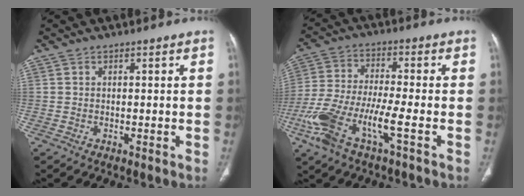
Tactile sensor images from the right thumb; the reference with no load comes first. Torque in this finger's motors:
{"motor_torque": [0.96, 0.93, 0.81, 0.22, 0.21]}